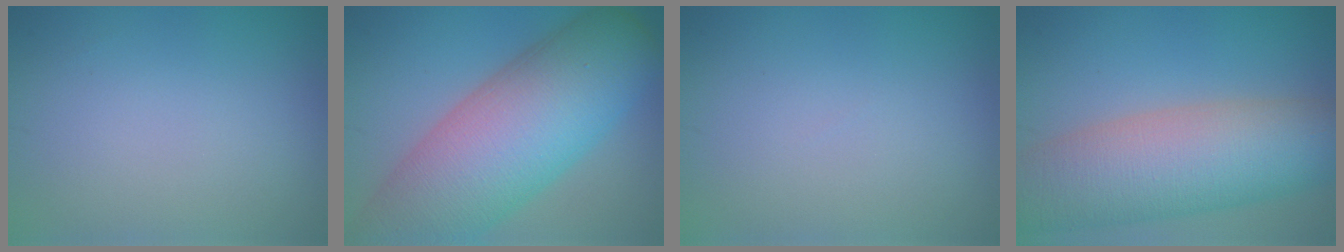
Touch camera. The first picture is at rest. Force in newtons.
{"total": 13.9, "press": 13.9, "slide": 0.7}
{"total": 0.0}
{"total": 10.7, "press": 10.7, "slide": 0.7}